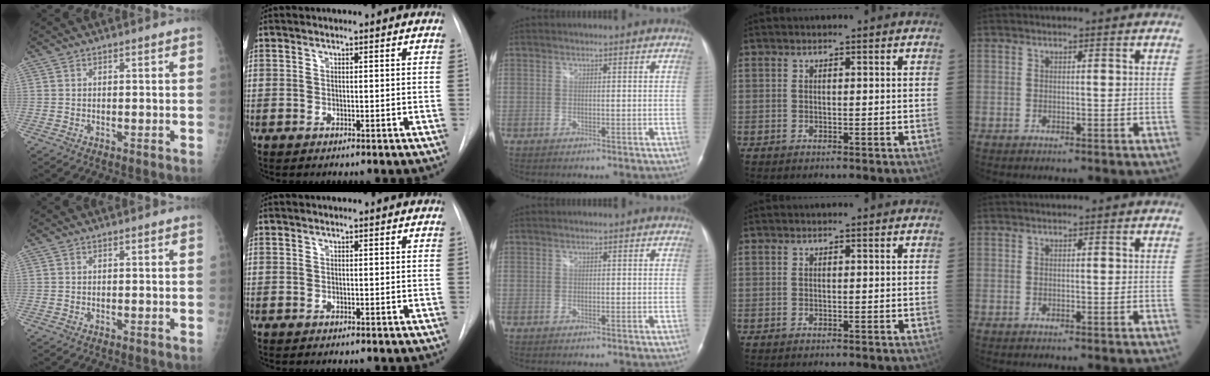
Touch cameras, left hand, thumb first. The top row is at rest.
{}